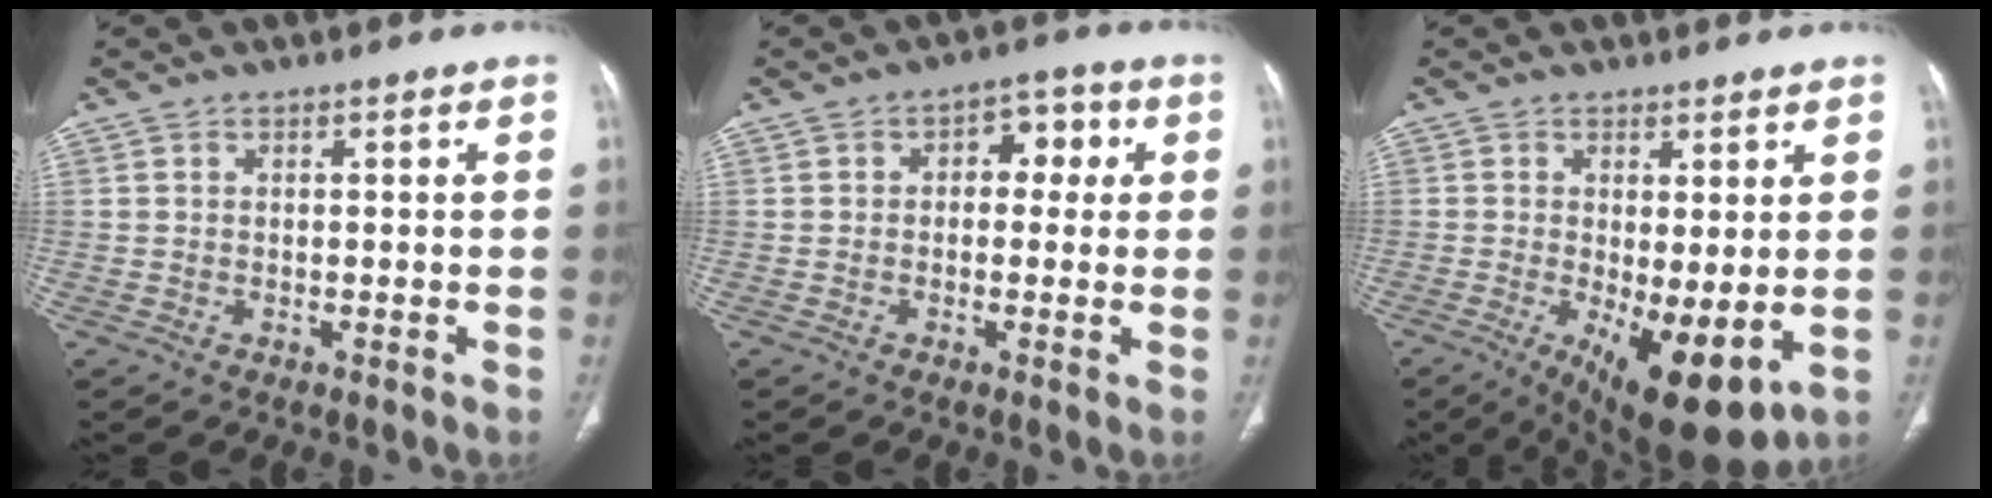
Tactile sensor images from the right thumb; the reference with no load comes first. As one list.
[{"total": 6.0, "force": [1.3, 4.0, 4.4], "torque": [-0.023, 0.014, 0.009]}, {"total": 11.5, "force": [-2.2, 4.1, 10.5], "torque": [-0.161, -0.024, -0.017]}]